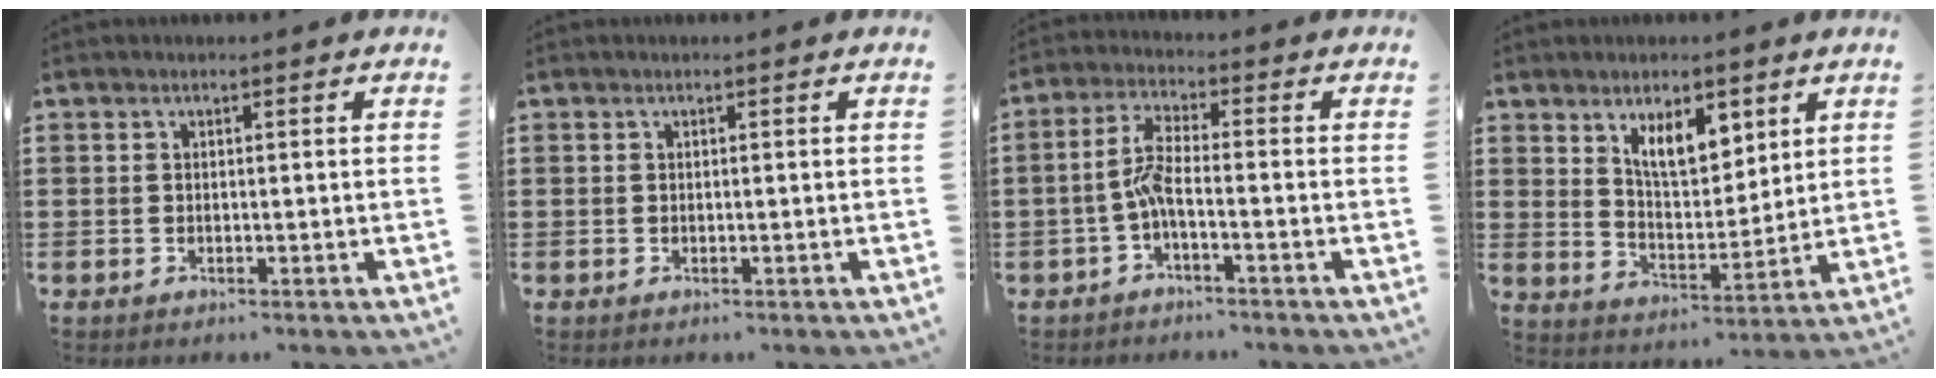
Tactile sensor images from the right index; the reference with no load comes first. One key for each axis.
{"total": 0.0}
{"total": 4.9, "fx": -1.8, "fy": 1.0, "fz": 4.4, "tx": -0.102, "ty": -0.002, "tz": -0.041}
{"total": 7.8, "fx": 4.8, "fy": 3.5, "fz": 5.1, "tx": -0.091, "ty": -0.009, "tz": 0.082}